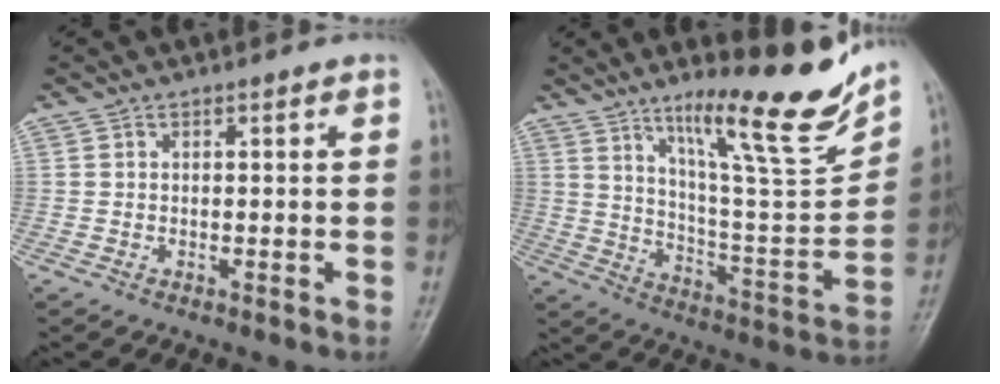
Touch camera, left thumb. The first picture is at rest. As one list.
[{"total": 19.7, "force": [13.7, 2.9, 13.9], "torque": [-0.182, -0.089, 0.229]}]